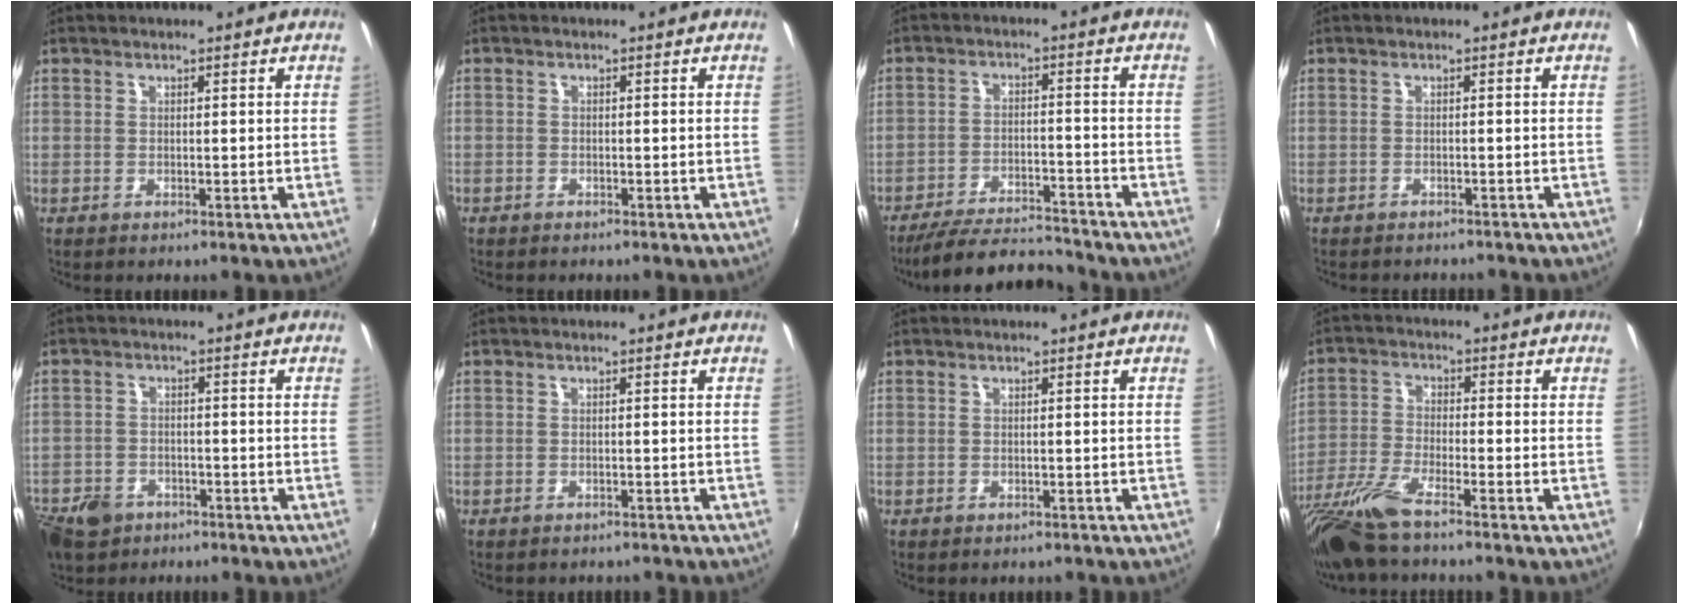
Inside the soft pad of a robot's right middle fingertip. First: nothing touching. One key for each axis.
{"total": 1.2, "fx": -0.9, "fy": 0.8, "fz": 0.0, "tx": -0.006, "ty": 0.004, "tz": -0.014}
{"total": 13.3, "fx": -12.3, "fy": 2.3, "fz": 4.5, "tx": -0.110, "ty": 0.000, "tz": -0.191}
{"total": 4.2, "fx": -3.8, "fy": 1.2, "fz": 1.3, "tx": -0.031, "ty": -0.011, "tz": -0.052}
{"total": 10.3, "fx": -6.2, "fy": 7.0, "fz": 4.3, "tx": -0.129, "ty": -0.005, "tz": -0.103}
{"total": 2.7, "fx": -2.4, "fy": 1.0, "fz": 0.8, "tx": -0.016, "ty": -0.011, "tz": -0.029}
{"total": 0.9, "fx": -0.8, "fy": 0.5, "fz": 0.3, "tx": -0.008, "ty": -0.001, "tz": -0.009}
{"total": 10.0, "fx": -7.8, "fy": 1.0, "fz": 6.1, "tx": -0.137, "ty": -0.027, "tz": -0.152}